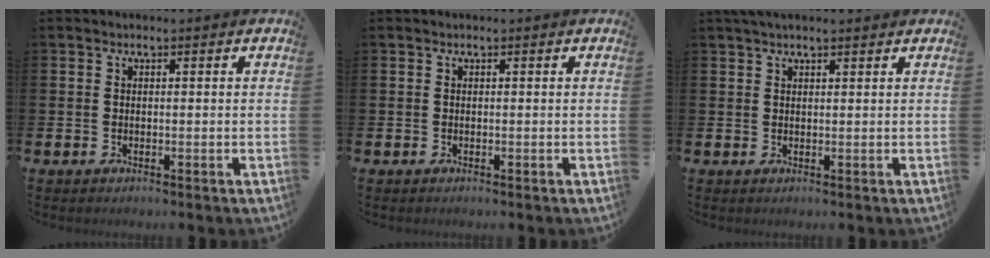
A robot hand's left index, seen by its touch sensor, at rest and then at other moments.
{"total": 0.0}
{"total": 1.8, "force": [1.5, 0.2, 0.9], "torque": [-0.007, 0.000, 0.025]}